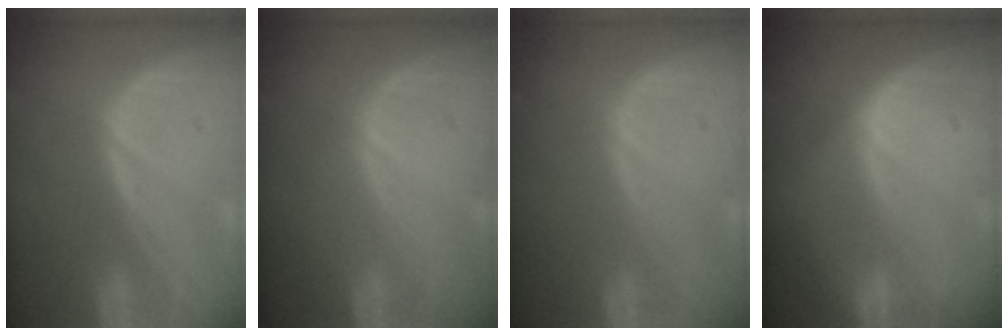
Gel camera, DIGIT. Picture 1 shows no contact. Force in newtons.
{"total": 0.0}
{"total": 0.0}
{"total": 0.6, "press": 0.6, "slide": 0.1}